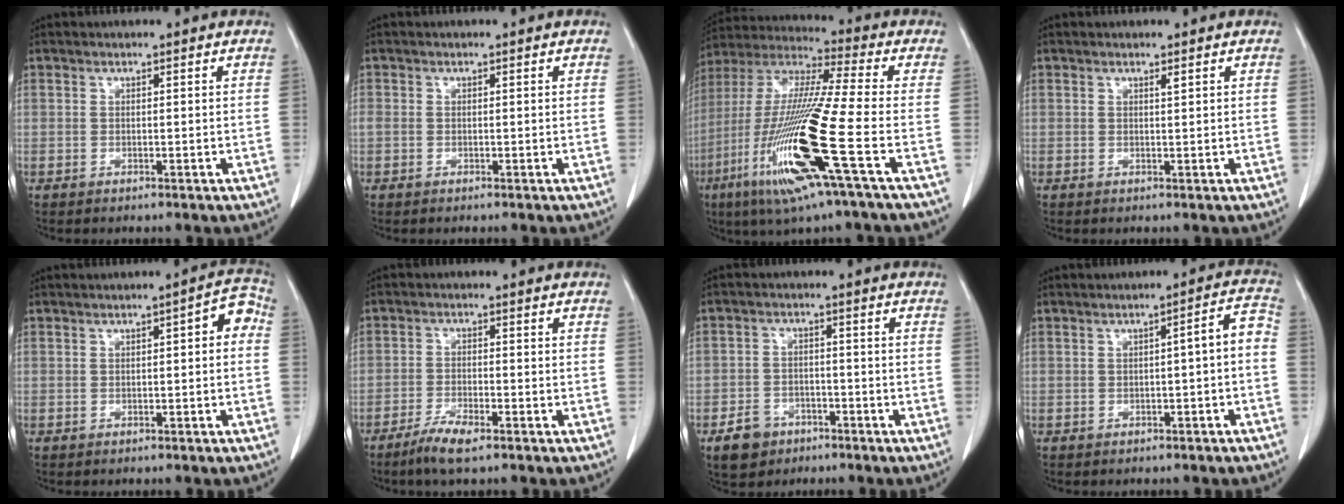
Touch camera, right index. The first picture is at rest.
{"total": 0.7, "force": [0.0, 0.6, 0.3], "torque": [-0.012, 0.011, 0.002]}
{"total": 20.4, "force": [-7.3, -0.2, 19.0], "torque": [-0.417, -0.036, -0.150]}
{"total": 0.5, "force": [0.3, -0.1, 0.4], "torque": [-0.010, -0.004, 0.007]}
{"total": 3.7, "force": [0.1, 1.2, 3.5], "torque": [-0.036, 0.022, -0.004]}
{"total": 4.9, "force": [-3.5, 0.6, 3.3], "torque": [-0.071, -0.010, -0.065]}
{"total": 5.4, "force": [-3.3, 4.0, 1.5], "torque": [-0.030, 0.006, -0.049]}
{"total": 4.3, "force": [-1.2, 0.7, 4.0], "torque": [-0.049, 0.021, -0.015]}